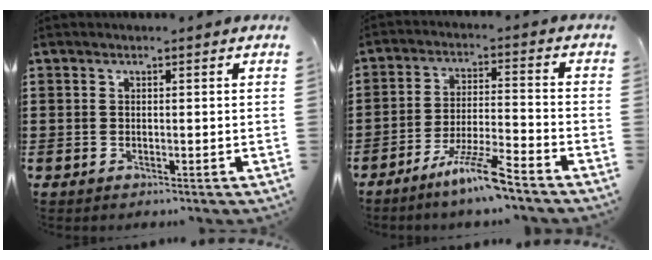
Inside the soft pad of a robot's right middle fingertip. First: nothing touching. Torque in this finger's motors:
{"motor_torque": [1.71, -0.43, 0.36, 0.18]}